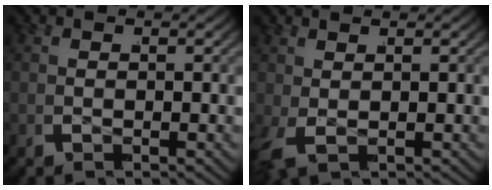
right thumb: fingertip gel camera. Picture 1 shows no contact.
{"total": 1.3, "force": [-0.3, 0.8, 1.0], "torque": [-0.026, -0.007, -0.001]}